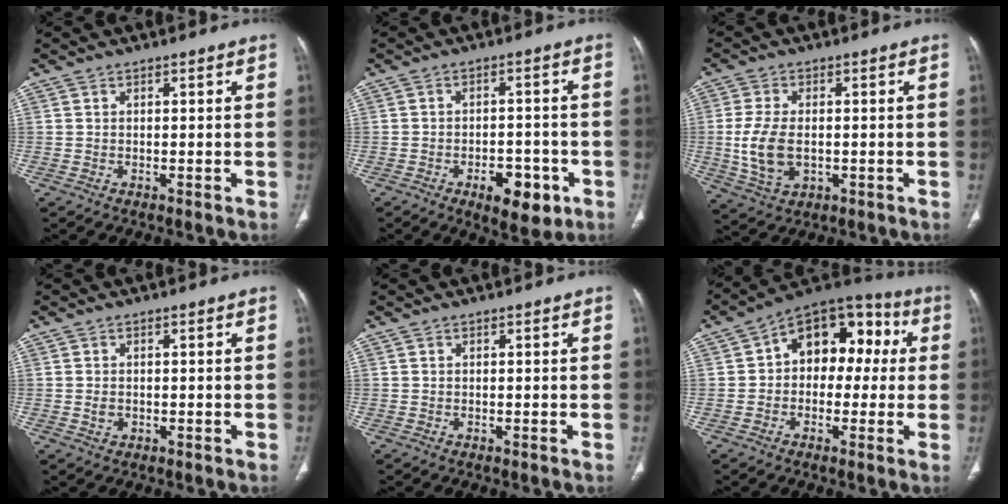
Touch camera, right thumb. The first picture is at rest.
{"total": 8.8, "force": [-4.0, 4.4, 6.4], "torque": [-0.069, 0.017, -0.050]}
{"total": 9.0, "force": [-0.7, 5.4, 7.1], "torque": [-0.148, -0.004, -0.007]}
{"total": 1.4, "force": [-0.2, 1.1, 0.8], "torque": [-0.017, -0.001, -0.003]}
{"total": 0.0}
{"total": 14.9, "force": [2.0, 10.1, 10.7], "torque": [-0.098, 0.047, 0.014]}